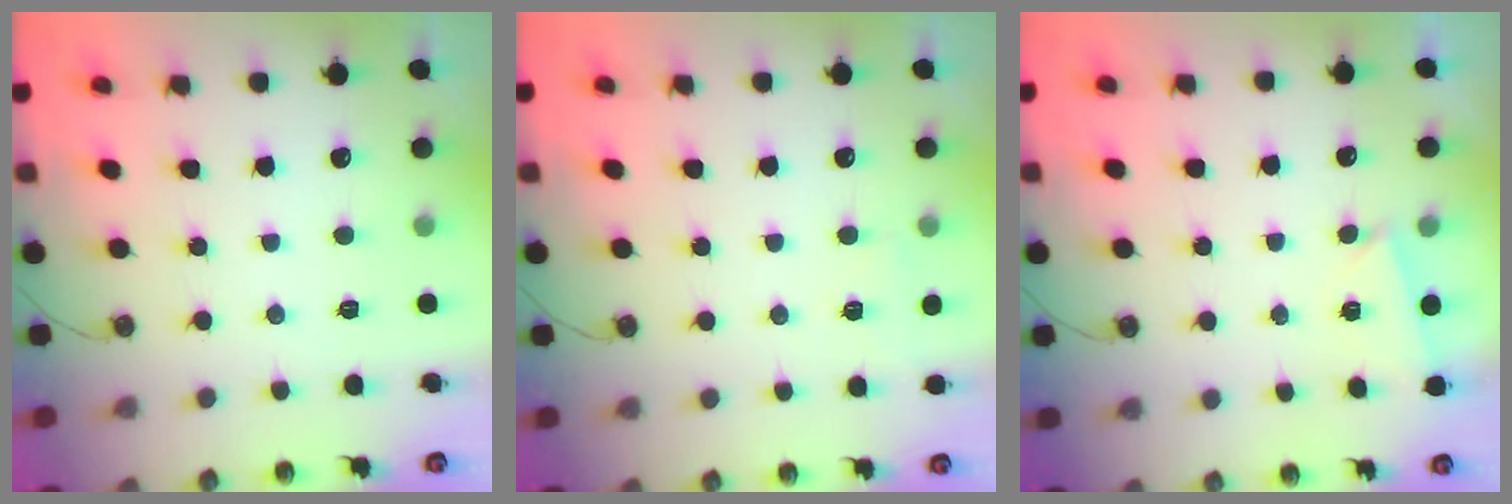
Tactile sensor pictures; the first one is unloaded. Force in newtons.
{"total": 4.0, "press": 3.2, "slide": 2.5}
{"total": 3.5, "press": 2.7, "slide": 2.1}